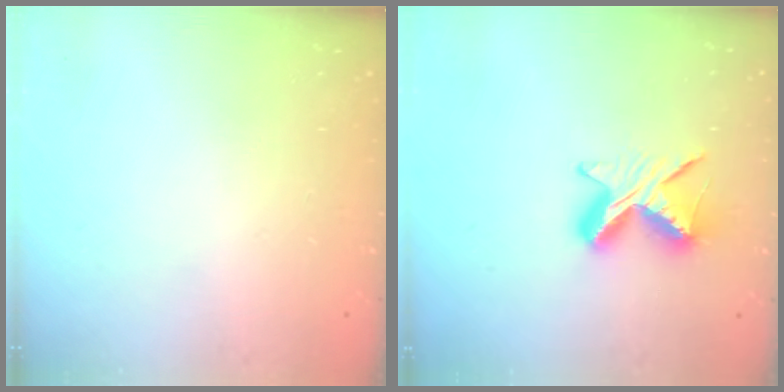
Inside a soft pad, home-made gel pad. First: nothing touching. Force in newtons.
{"total": 9.3, "press": 9.3, "slide": 0.8}